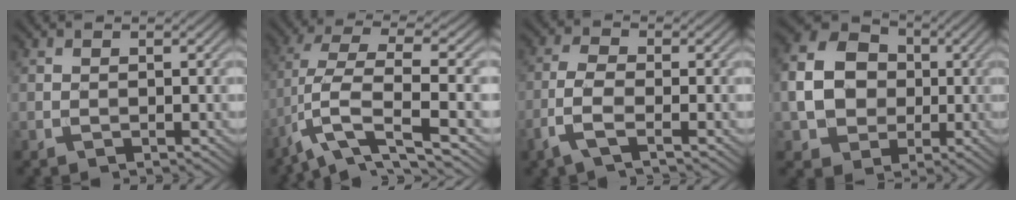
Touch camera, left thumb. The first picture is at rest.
{"total": 10.2, "force": [-4.2, 2.9, 8.9], "torque": [-0.182, 0.003, -0.081]}
{"total": 4.3, "force": [-2.0, 1.3, 3.5], "torque": [-0.087, 0.003, -0.051]}
{"total": 9.4, "force": [-0.4, 7.9, 5.2], "torque": [-0.123, 0.006, -0.016]}